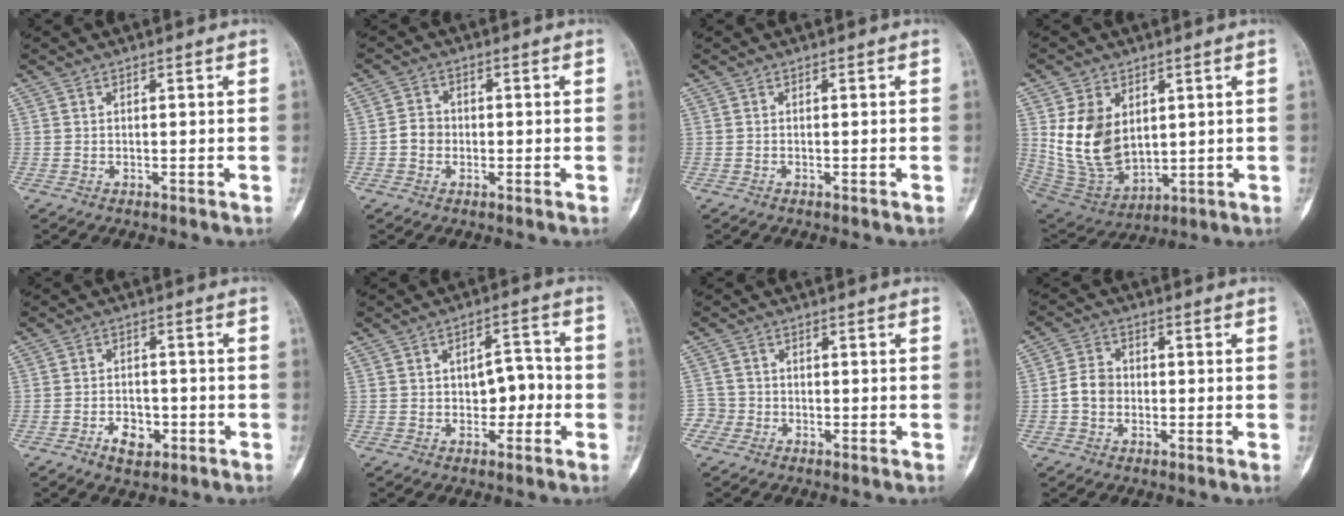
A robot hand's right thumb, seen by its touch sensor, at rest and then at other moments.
{"total": 3.3, "force": [-0.7, 3.0, 1.4], "torque": [-0.013, 0.011, -0.019]}
{"total": 0.0}
{"total": 14.4, "force": [3.0, 9.9, 10.0], "torque": [-0.165, -0.021, 0.083]}
{"total": 5.1, "force": [-2.5, 3.3, 3.0], "torque": [-0.034, 0.017, -0.038]}
{"total": 6.2, "force": [-0.9, 4.1, 4.6], "torque": [-0.042, 0.026, -0.017]}
{"total": 2.7, "force": [-1.3, 2.3, -0.2], "torque": [0.017, 0.012, -0.033]}
{"total": 4.9, "force": [-0.8, 4.0, 2.7], "torque": [-0.041, 0.016, -0.022]}